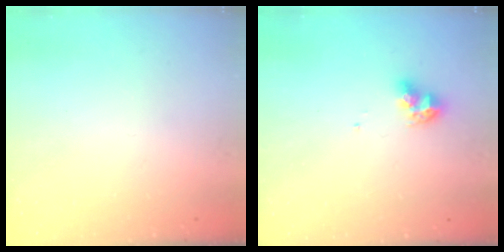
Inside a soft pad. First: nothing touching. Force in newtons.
{"total": 7.8, "press": 7.7, "slide": 0.6}